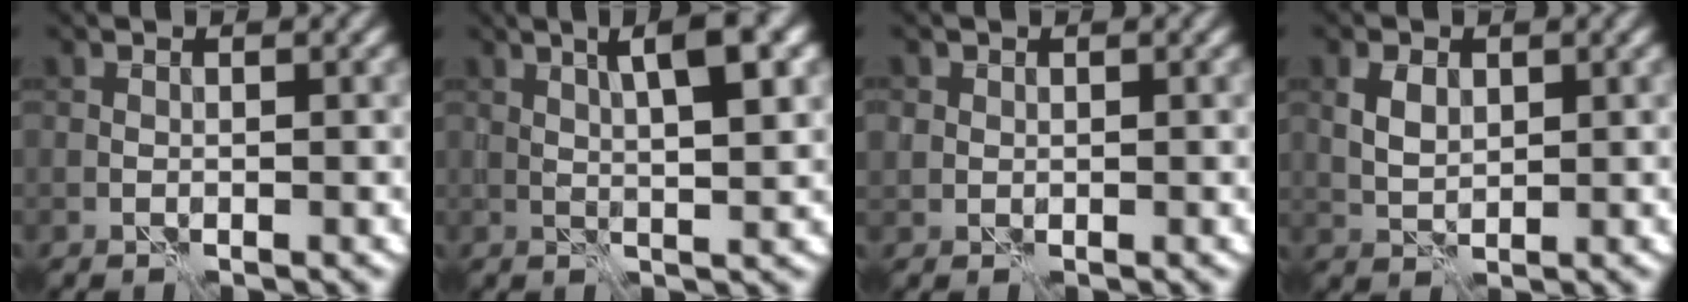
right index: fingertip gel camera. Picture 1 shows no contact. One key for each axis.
{"total": 5.5, "fx": 2.0, "fy": 1.1, "fz": 5.0, "tx": -0.076, "ty": 0.007, "tz": 0.031}
{"total": 0.9, "fx": 0.2, "fy": 0.9, "fz": 0.1, "tx": 0.004, "ty": -0.003, "tz": 0.004}
{"total": 2.5, "fx": 0.8, "fy": 1.7, "fz": 1.6, "tx": -0.036, "ty": 0.002, "tz": 0.016}